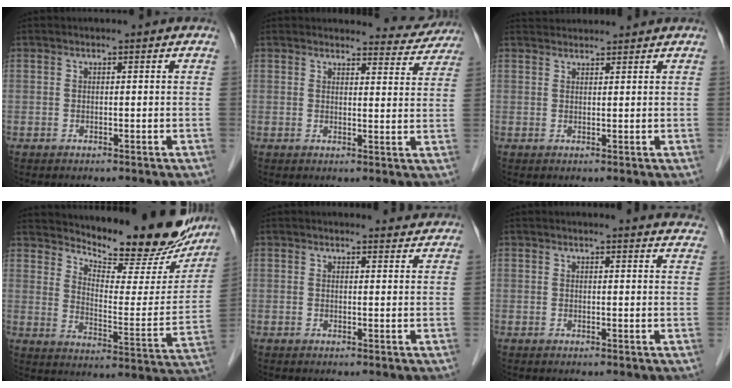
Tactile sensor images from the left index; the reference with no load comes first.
{"total": 6.1, "force": [6.0, 1.1, -0.4], "torque": [0.014, -0.017, 0.054]}
{"total": 4.6, "force": [4.5, 0.5, 0.5], "torque": [-0.011, 0.036, 0.069]}
{"total": 20.9, "force": [18.7, 5.2, 7.7], "torque": [-0.104, -0.053, 0.241]}
{"total": 3.3, "force": [3.3, 0.7, 0.1], "torque": [-0.005, -0.002, 0.030]}
{"total": 10.0, "force": [9.8, 0.8, 1.6], "torque": [0.005, -0.027, 0.080]}